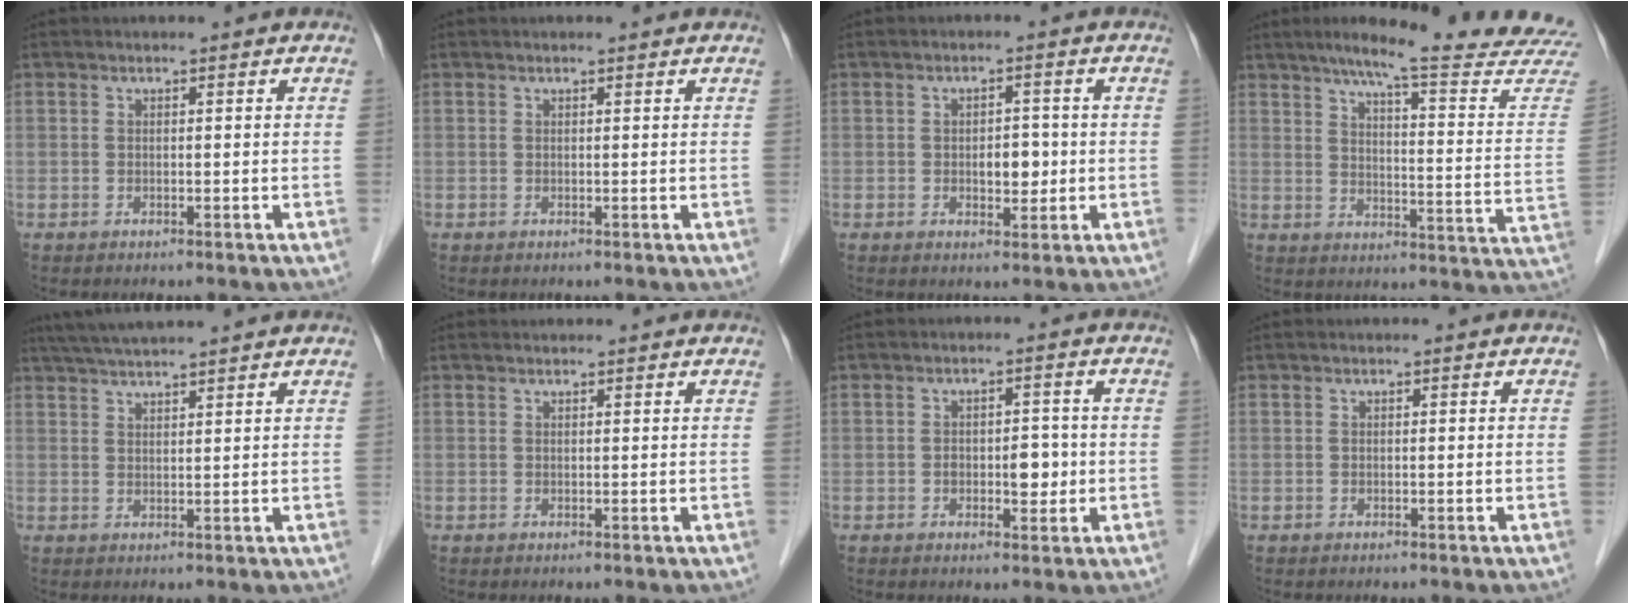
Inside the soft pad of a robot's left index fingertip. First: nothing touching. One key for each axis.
{"total": 1.3, "fx": 1.2, "fy": 0.1, "fz": 0.4, "tx": -0.012, "ty": 0.011, "tz": 0.014}
{"total": 3.4, "fx": -0.3, "fy": 1.9, "fz": 2.8, "tx": -0.037, "ty": 0.004, "tz": 0.000}
{"total": 22.7, "fx": 20.2, "fy": -0.5, "fz": 10.3, "tx": -0.140, "ty": -0.081, "tz": 0.243}
{"total": 8.3, "fx": 7.4, "fy": -0.5, "fz": 3.7, "tx": -0.066, "ty": 0.037, "tz": 0.114}
{"total": 2.1, "fx": 2.1, "fy": 0.2, "fz": 0.4, "tx": -0.009, "ty": 0.019, "tz": 0.026}
{"total": 3.6, "fx": -0.6, "fy": 2.0, "fz": 3.0, "tx": -0.040, "ty": 0.005, "tz": -0.004}
{"total": 0.0}